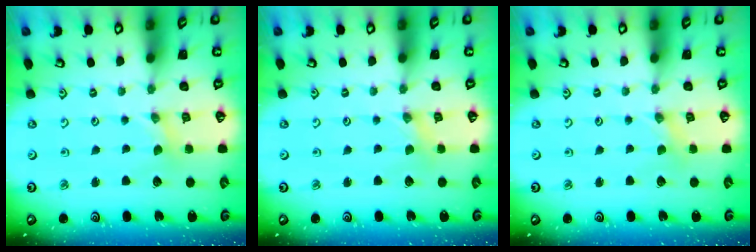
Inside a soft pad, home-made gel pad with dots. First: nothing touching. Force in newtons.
{"total": 0.0}
{"total": 0.0}